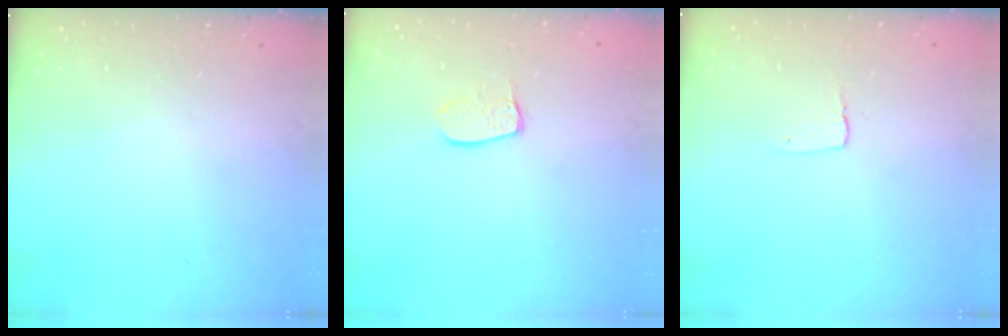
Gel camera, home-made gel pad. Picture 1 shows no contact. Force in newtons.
{"total": 6.9, "press": 6.9, "slide": 0.2}
{"total": 2.9, "press": 2.9, "slide": 0.2}